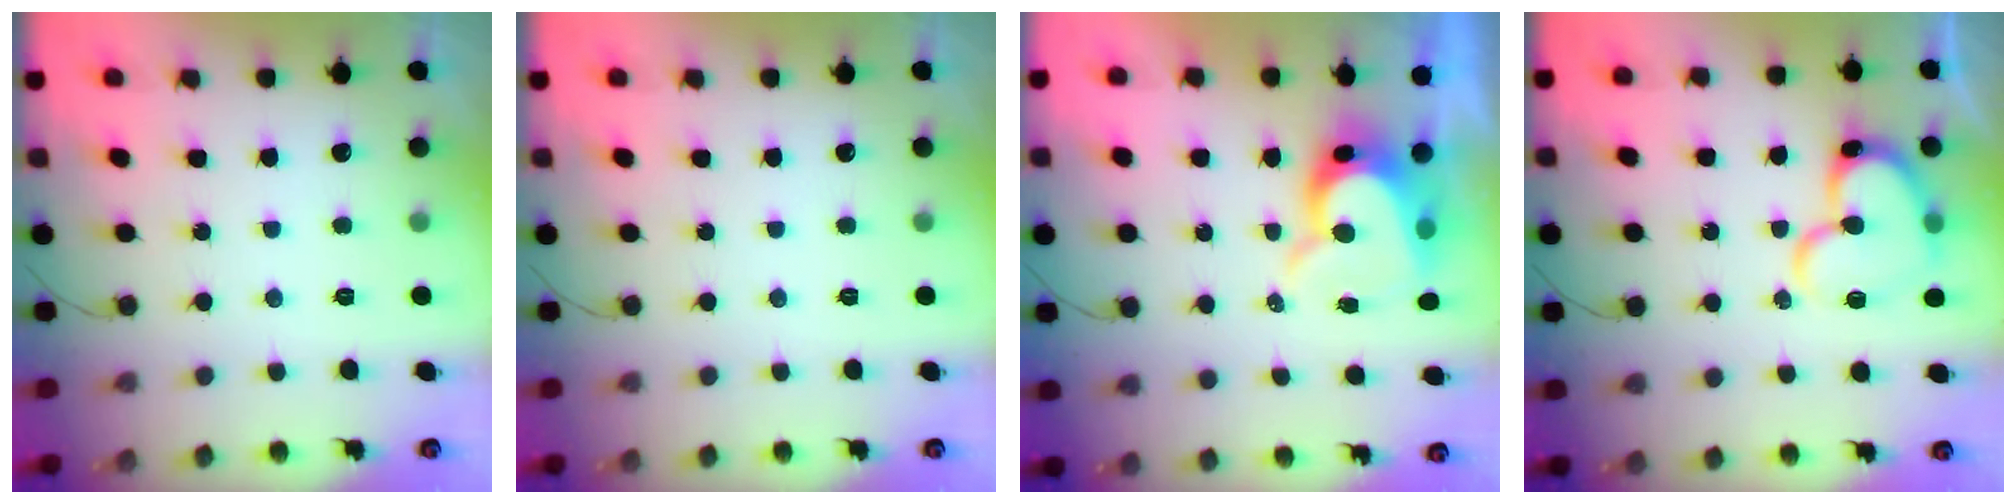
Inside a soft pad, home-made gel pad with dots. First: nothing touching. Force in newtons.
{"total": 0.0}
{"total": 10.3, "press": 10.3, "slide": 0.9}
{"total": 14.6, "press": 14.5, "slide": 1.6}